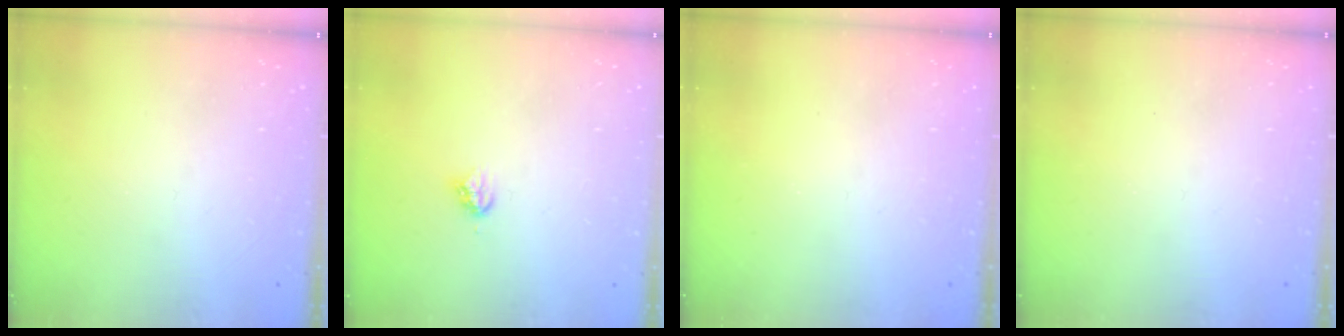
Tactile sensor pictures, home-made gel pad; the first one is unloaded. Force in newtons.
{"total": 3.9, "press": 3.9, "slide": 0.4}
{"total": 0.0}
{"total": 0.0}